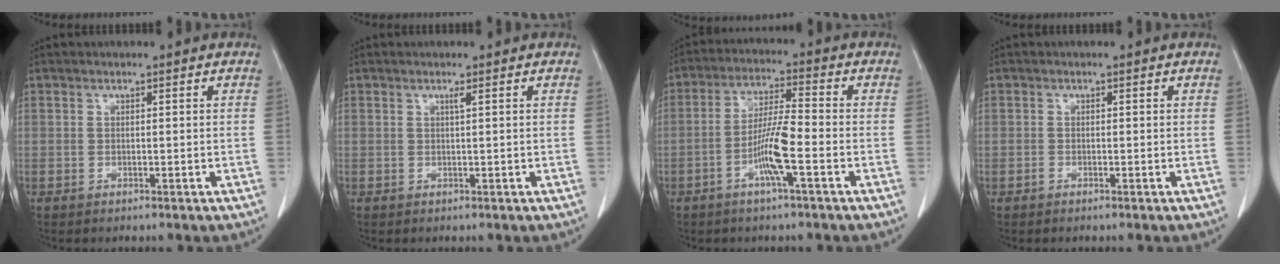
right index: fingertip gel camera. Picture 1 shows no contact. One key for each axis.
{"total": 0.6, "fx": 0.3, "fy": -0.2, "fz": 0.5, "tx": -0.015, "ty": -0.002, "tz": 0.009}
{"total": 7.6, "fx": -2.9, "fy": 0.1, "fz": 7.0, "tx": -0.142, "ty": 0.001, "tz": -0.057}
{"total": 0.6, "fx": -0.3, "fy": 0.5, "fz": 0.0, "tx": 0.000, "ty": 0.005, "tz": -0.008}